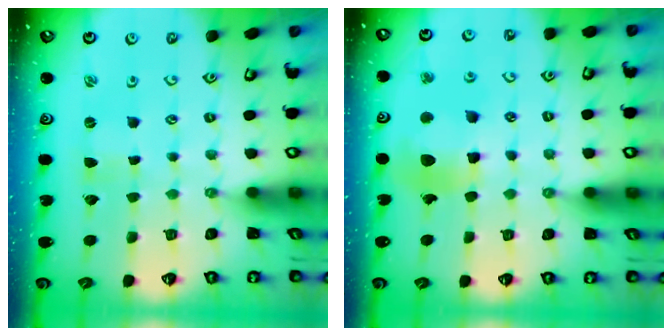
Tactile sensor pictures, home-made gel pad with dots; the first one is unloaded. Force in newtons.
{"total": 11.5, "press": 11.4, "slide": 1.3}